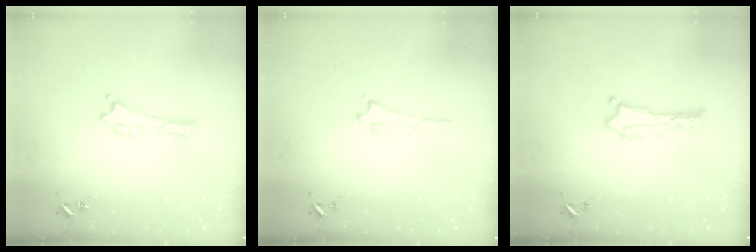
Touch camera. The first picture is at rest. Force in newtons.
{"total": 0.7, "press": 0.7, "slide": 0.1}
{"total": 1.3, "press": 1.2, "slide": 0.1}